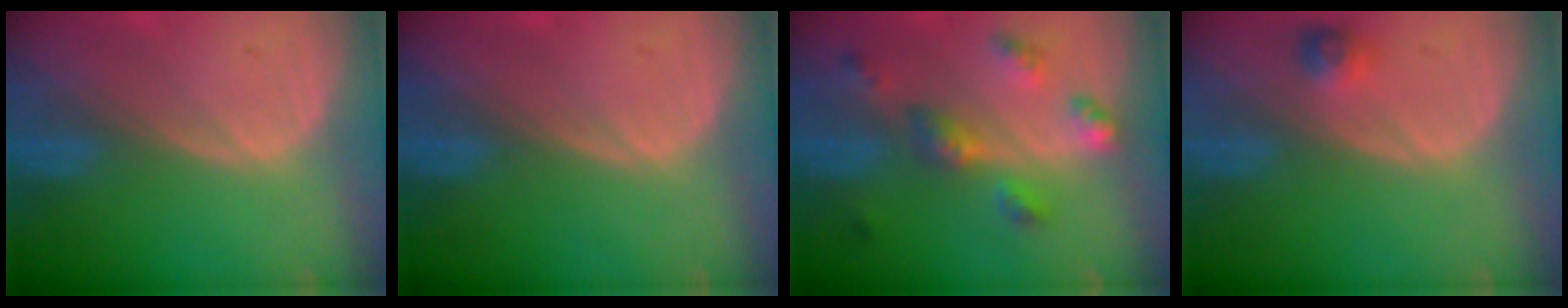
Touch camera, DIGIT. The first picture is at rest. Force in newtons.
{"total": 0.0}
{"total": 6.3, "press": 5.7, "slide": 2.7}
{"total": 2.4, "press": 2.2, "slide": 0.9}